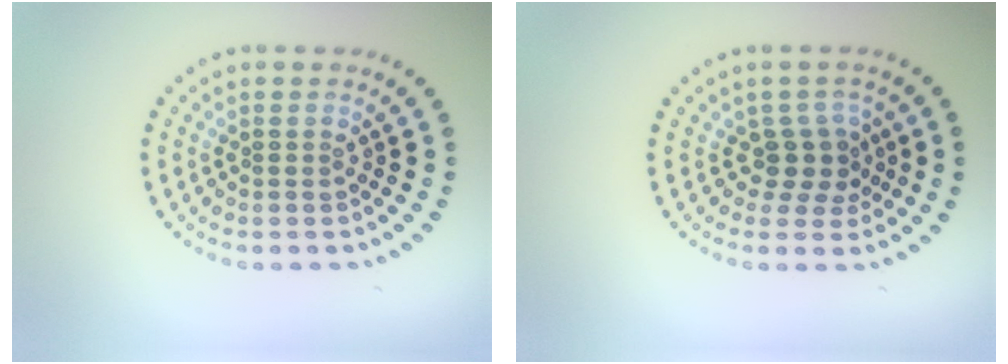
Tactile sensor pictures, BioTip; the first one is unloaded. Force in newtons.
{"total": 2.5, "press": 2.0, "slide": 1.6}